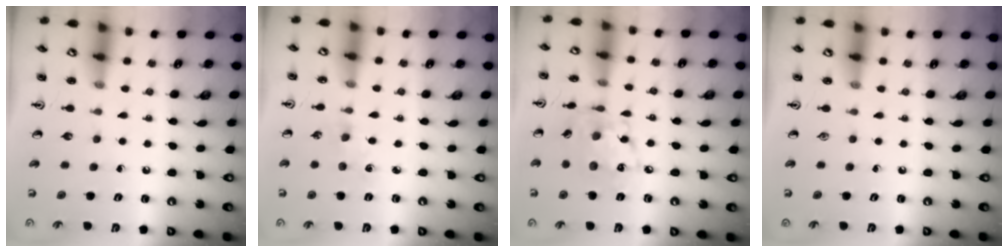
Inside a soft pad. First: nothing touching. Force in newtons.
{"total": 2.8, "press": 2.7, "slide": 0.4}
{"total": 11.5, "press": 11.5, "slide": 0.8}
{"total": 0.0}